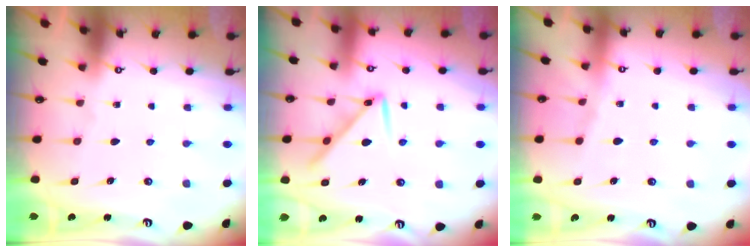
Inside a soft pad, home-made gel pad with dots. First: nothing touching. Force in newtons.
{"total": 8.9, "press": 8.9, "slide": 0.7}
{"total": 4.1, "press": 4.1, "slide": 0.6}